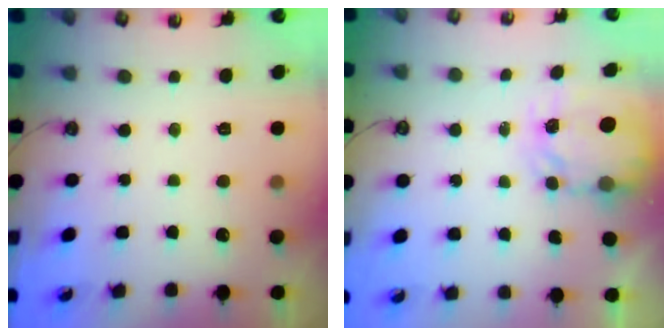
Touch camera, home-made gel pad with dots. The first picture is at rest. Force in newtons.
{"total": 3.9, "press": 3.9, "slide": 0.3}